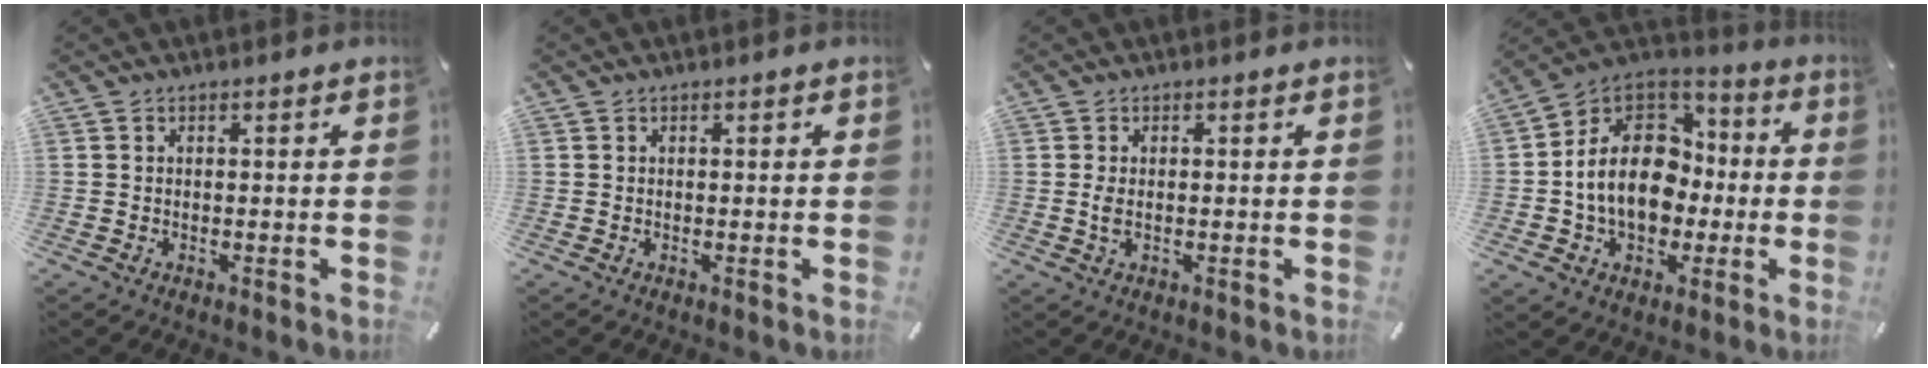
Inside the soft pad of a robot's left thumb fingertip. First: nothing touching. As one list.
[{"total": 0.0}, {"total": 2.4, "force": [0.0, 1.0, 2.2], "torque": [-0.050, -0.002, -0.004]}, {"total": 16.7, "force": [-1.9, 13.5, 9.7], "torque": [-0.197, 0.010, -0.033]}]